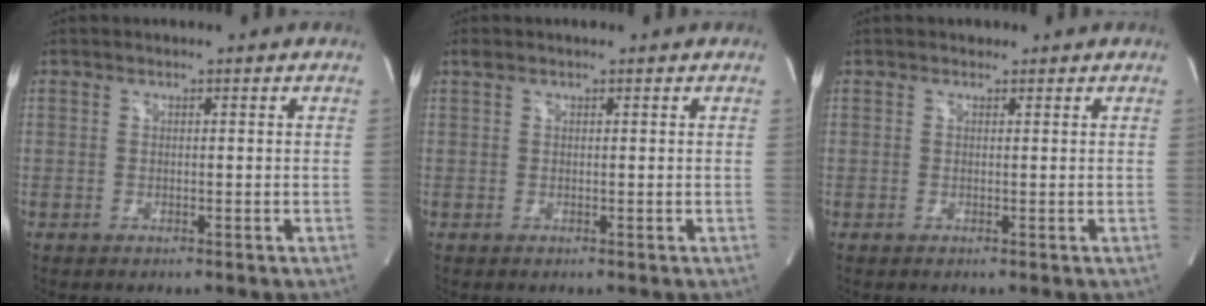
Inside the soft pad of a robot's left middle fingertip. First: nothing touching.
{"total": 1.0, "force": [0.8, 0.4, 0.6], "torque": [-0.019, 0.022, 0.017]}
{"total": 0.6, "force": [0.4, 0.4, 0.0], "torque": [-0.002, 0.001, 0.005]}